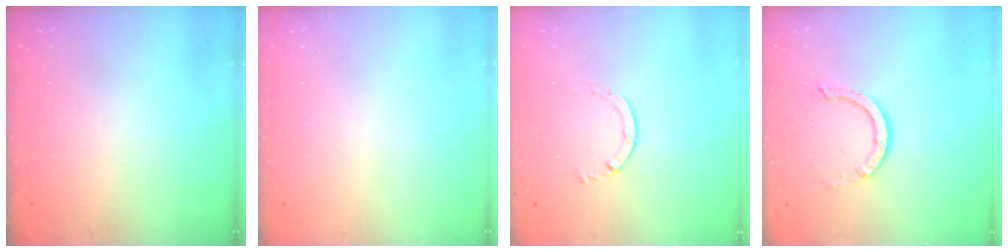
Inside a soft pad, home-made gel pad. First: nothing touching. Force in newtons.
{"total": 0.0}
{"total": 1.7, "press": 1.6, "slide": 0.2}
{"total": 2.9, "press": 2.9, "slide": 0.2}